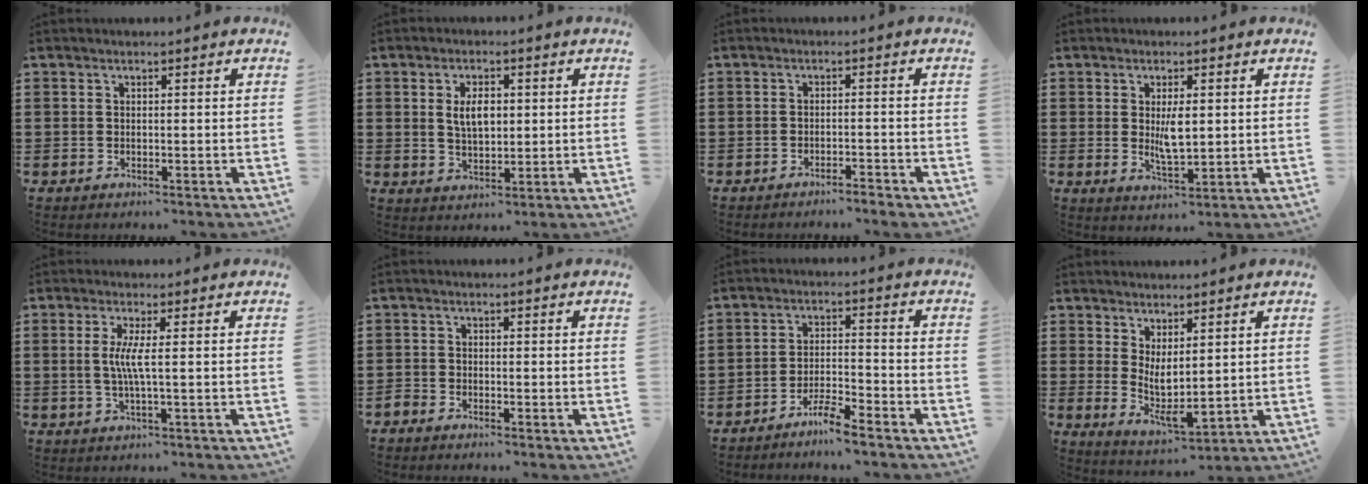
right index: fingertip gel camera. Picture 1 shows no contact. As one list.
[{"total": 4.6, "force": [0.7, 2.2, 3.9], "torque": [-0.072, 0.005, 0.010]}, {"total": 1.9, "force": [-1.8, -0.2, 0.5], "torque": [-0.010, 0.000, -0.037]}, {"total": 4.4, "force": [0.5, 1.6, 4.1], "torque": [-0.071, 0.000, 0.007]}, {"total": 4.0, "force": [0.2, -0.3, 4.0], "torque": [-0.084, -0.011, -0.002]}, {"total": 1.3, "force": [-1.2, 0.1, 0.0], "torque": [-0.003, 0.003, -0.026]}, {"total": 4.3, "force": [-4.0, -0.2, 1.6], "torque": [-0.037, 0.001, -0.078]}, {"total": 3.9, "force": [1.0, 1.5, 3.5], "torque": [-0.076, -0.011, 0.017]}]